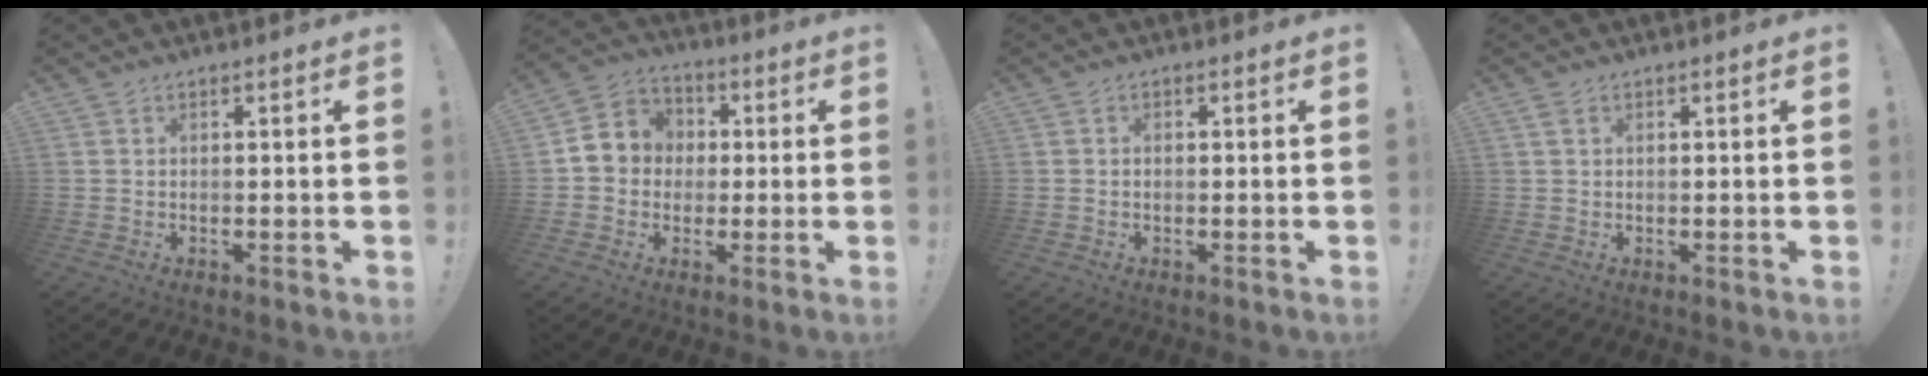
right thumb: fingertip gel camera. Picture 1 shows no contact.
{"total": 8.5, "force": [0.0, 8.2, 2.2], "torque": [-0.031, 0.013, 0.010]}
{"total": 0.6, "force": [-0.1, 0.5, 0.4], "torque": [-0.007, 0.003, -0.002]}
{"total": 1.6, "force": [0.8, 1.1, 0.9], "torque": [-0.018, 0.004, 0.015]}